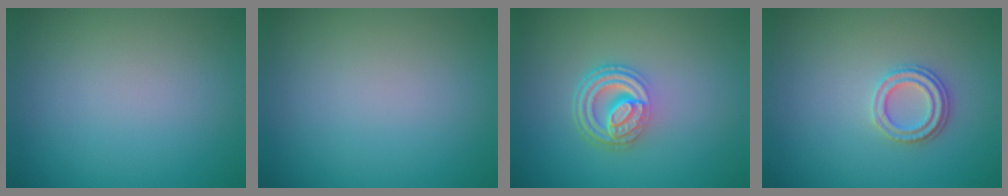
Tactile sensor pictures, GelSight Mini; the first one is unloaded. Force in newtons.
{"total": 0.0}
{"total": 4.6, "press": 3.3, "slide": 3.2}
{"total": 2.3, "press": 2.1, "slide": 1.0}